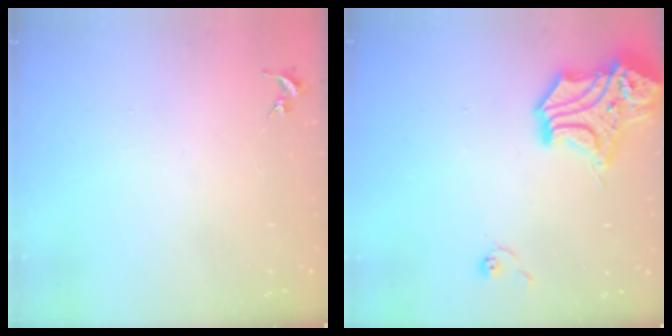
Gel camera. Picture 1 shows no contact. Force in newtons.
{"total": 15.8, "press": 15.6, "slide": 2.4}